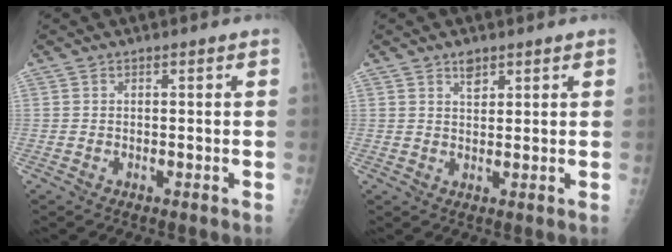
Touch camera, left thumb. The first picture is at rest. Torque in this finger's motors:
{"motor_torque": [0.68, 0.37, 0.31, 0.00, 0.07]}